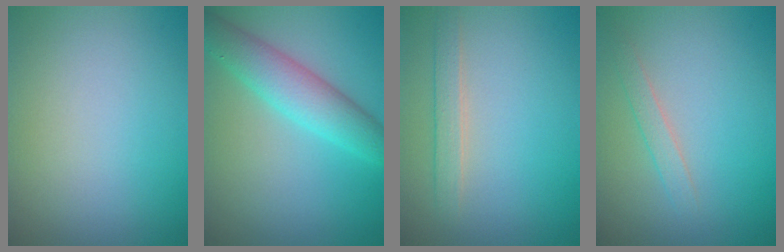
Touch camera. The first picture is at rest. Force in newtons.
{"total": 4.8, "press": 4.8, "slide": 0.2}
{"total": 1.8, "press": 1.8, "slide": 0.1}
{"total": 1.4, "press": 1.4, "slide": 0.0}